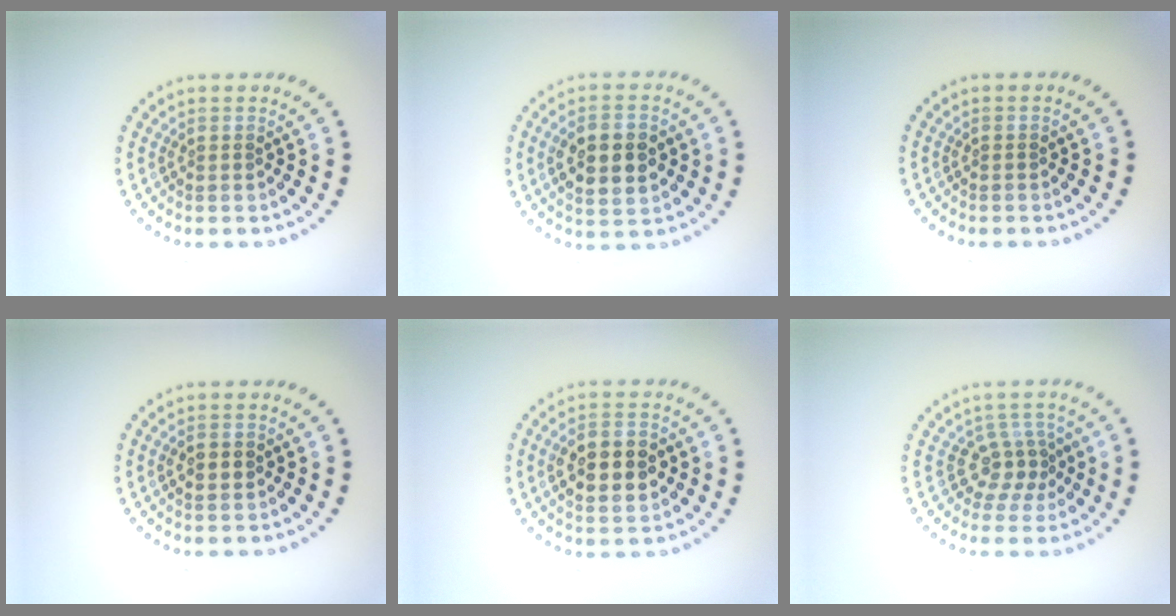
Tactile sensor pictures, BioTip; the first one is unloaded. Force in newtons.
{"total": 4.7, "press": 4.7, "slide": 0.4}
{"total": 0.0}
{"total": 2.0, "press": 2.0, "slide": 0.2}
{"total": 5.2, "press": 5.2, "slide": 0.3}
{"total": 2.6, "press": 1.8, "slide": 1.9}